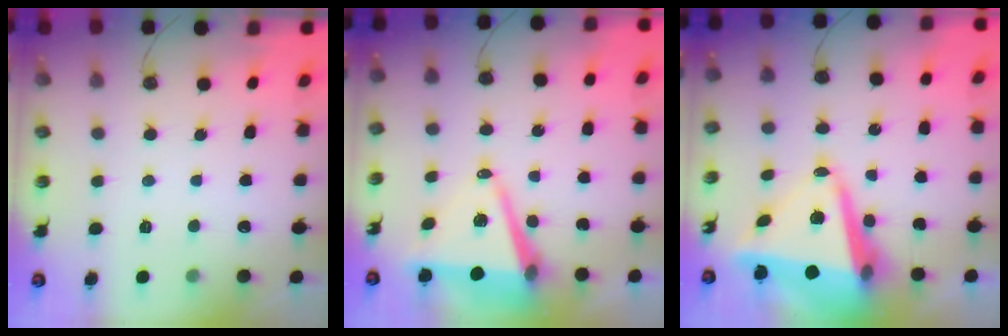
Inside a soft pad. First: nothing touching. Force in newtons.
{"total": 10.2, "press": 9.4, "slide": 4.0}
{"total": 13.4, "press": 13.3, "slide": 1.4}